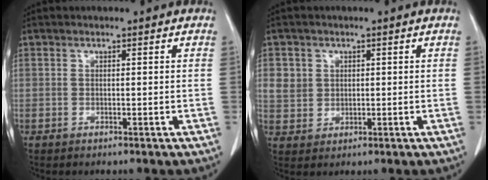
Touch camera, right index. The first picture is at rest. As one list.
[{"total": 4.2, "force": [1.4, 3.9, 0.8], "torque": [-0.008, 0.005, 0.035]}]